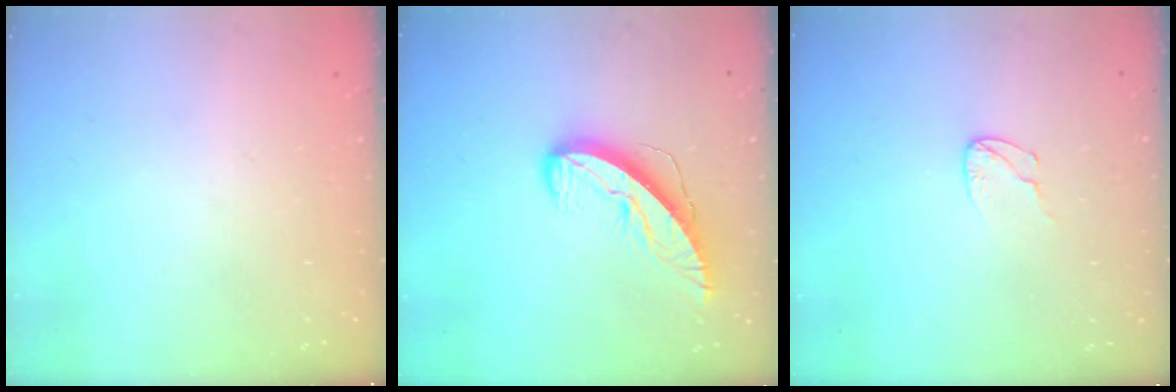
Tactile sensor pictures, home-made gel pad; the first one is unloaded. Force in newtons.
{"total": 9.8, "press": 9.7, "slide": 1.2}
{"total": 5.4, "press": 5.4, "slide": 0.3}